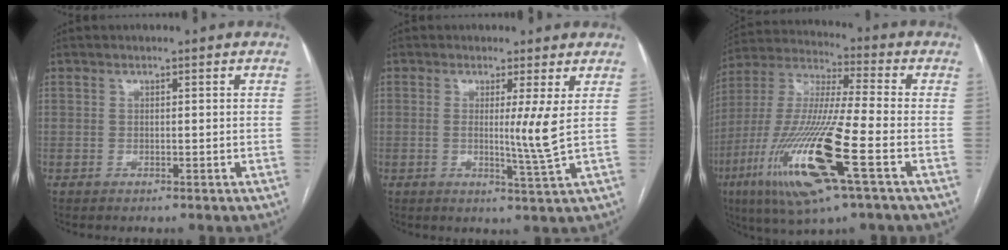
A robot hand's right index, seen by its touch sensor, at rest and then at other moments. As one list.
[{"total": 4.5, "force": [0.5, -1.5, 4.2], "torque": [-0.077, -0.015, 0.009]}, {"total": 20.6, "force": [-7.9, 1.6, 18.9], "torque": [-0.423, -0.034, -0.151]}]